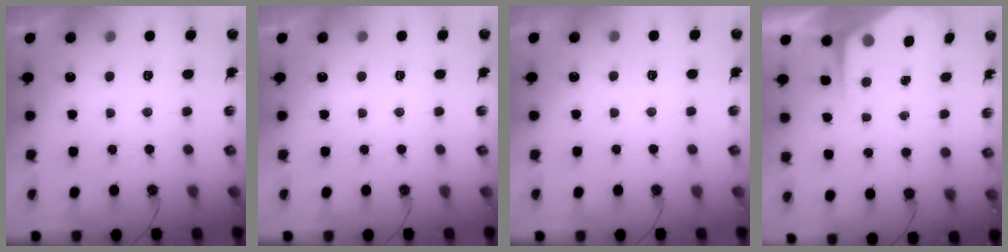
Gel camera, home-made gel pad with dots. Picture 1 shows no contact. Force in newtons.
{"total": 0.0}
{"total": 3.3, "press": 3.2, "slide": 0.5}
{"total": 5.9, "press": 5.8, "slide": 0.5}